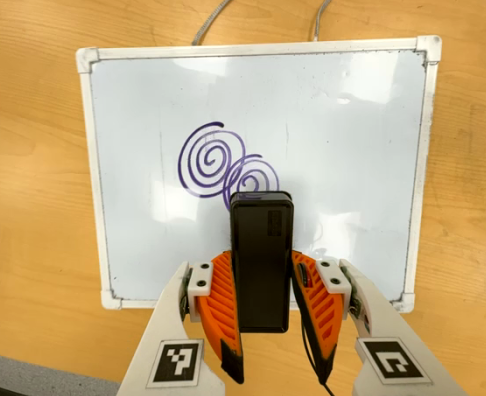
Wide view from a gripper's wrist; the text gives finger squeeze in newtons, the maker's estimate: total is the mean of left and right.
{"total": 3.2, "left": 1.9, "right": 4.5}